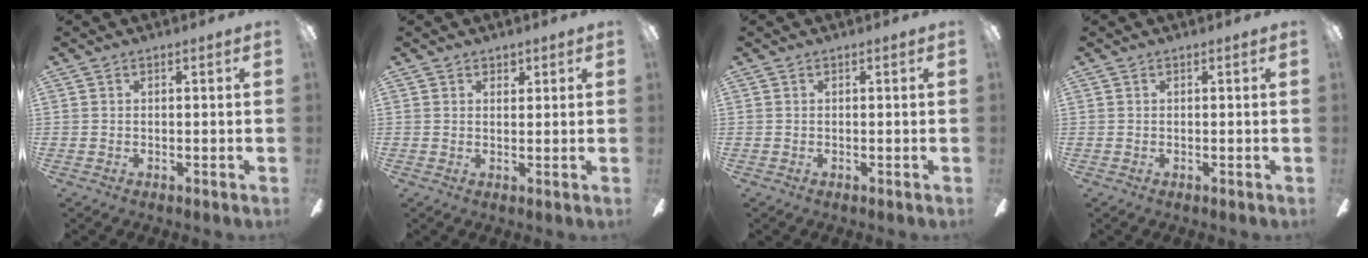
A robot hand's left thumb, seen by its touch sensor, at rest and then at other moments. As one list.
[{"total": 1.9, "force": [1.5, 1.1, 0.1], "torque": [0.012, -0.005, 0.027]}, {"total": 0.0}, {"total": 0.0}]